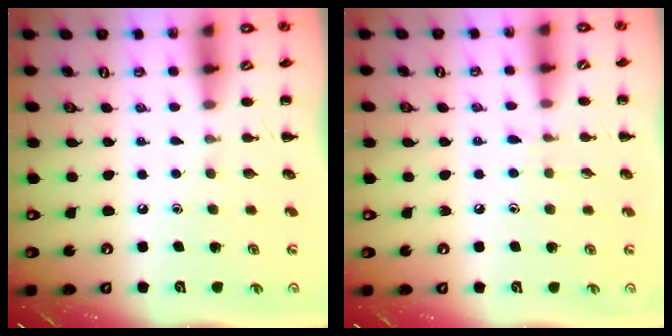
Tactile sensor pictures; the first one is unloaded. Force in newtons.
{"total": 5.8, "press": 5.3, "slide": 2.4}